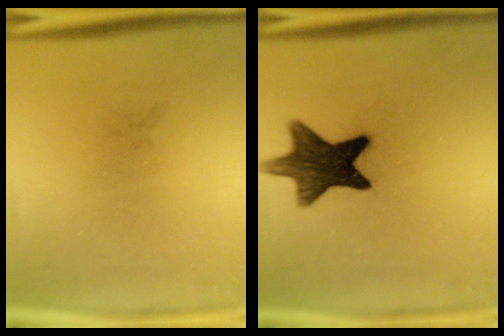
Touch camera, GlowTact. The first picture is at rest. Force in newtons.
{"total": 12.5}